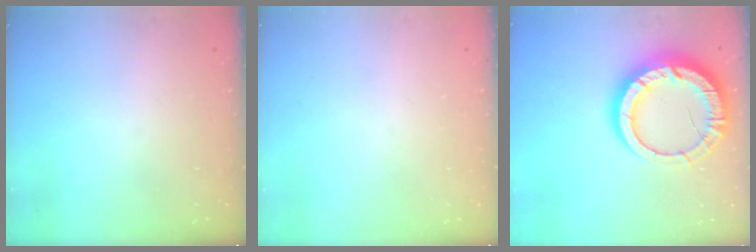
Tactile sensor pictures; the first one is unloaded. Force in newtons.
{"total": 0.0}
{"total": 16.2, "press": 16.2, "slide": 1.5}